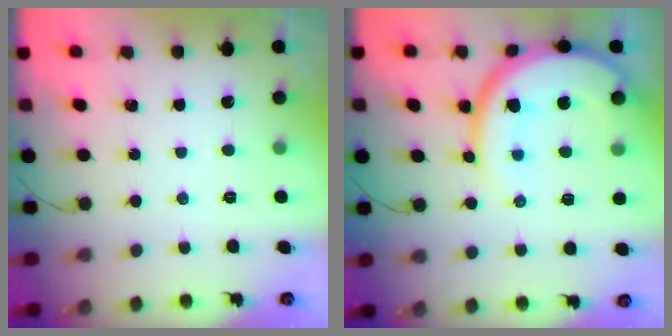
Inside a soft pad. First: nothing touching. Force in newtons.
{"total": 16.6, "press": 16.5, "slide": 1.5}